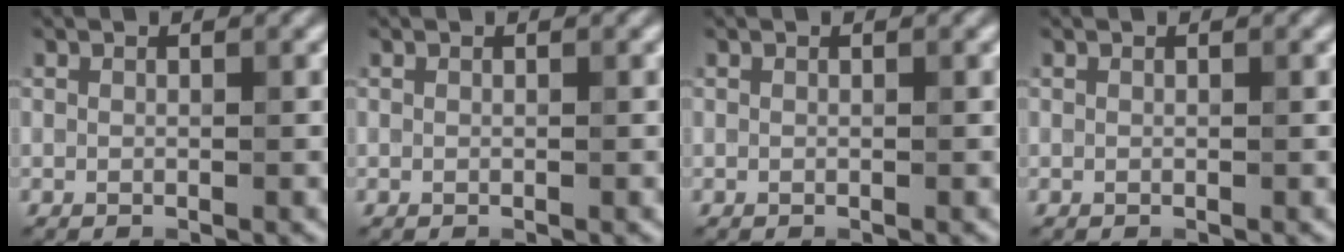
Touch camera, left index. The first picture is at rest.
{"total": 0.0}
{"total": 0.0}
{"total": 0.0}